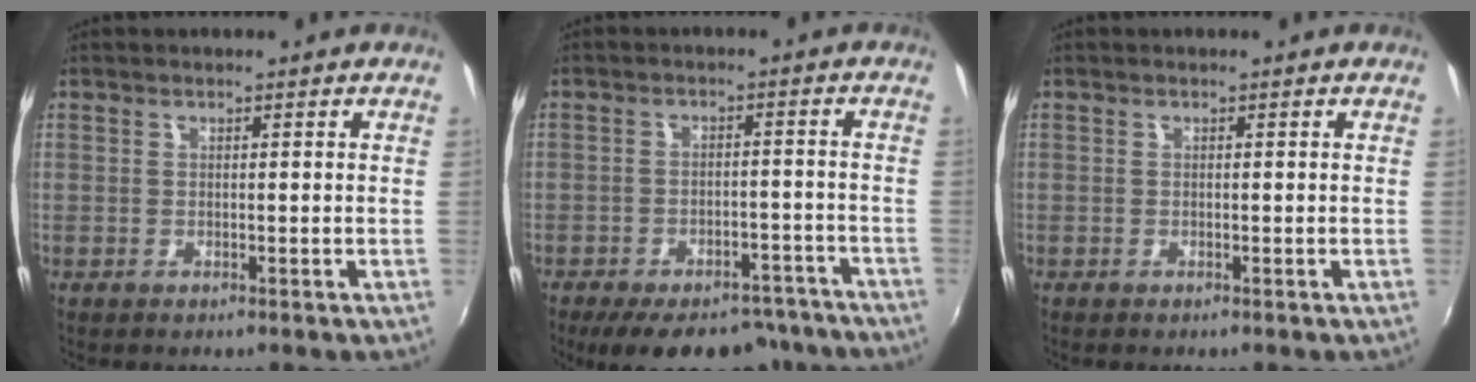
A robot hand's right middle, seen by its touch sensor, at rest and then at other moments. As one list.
[{"total": 17.3, "force": [-14.0, 7.1, 7.3], "torque": [-0.140, 0.001, -0.173]}, {"total": 0.0}]